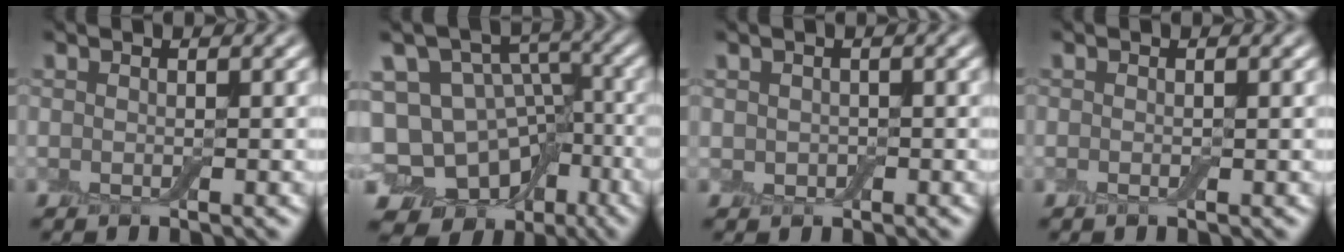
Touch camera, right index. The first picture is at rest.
{"total": 15.6, "force": [-7.7, 12.0, 6.3], "torque": [-0.106, -0.004, -0.108]}
{"total": 0.9, "force": [0.0, 0.9, 0.4], "torque": [-0.009, -0.001, -0.001]}
{"total": 0.6, "force": [-0.1, 0.1, 0.6], "torque": [-0.011, -0.002, -0.002]}